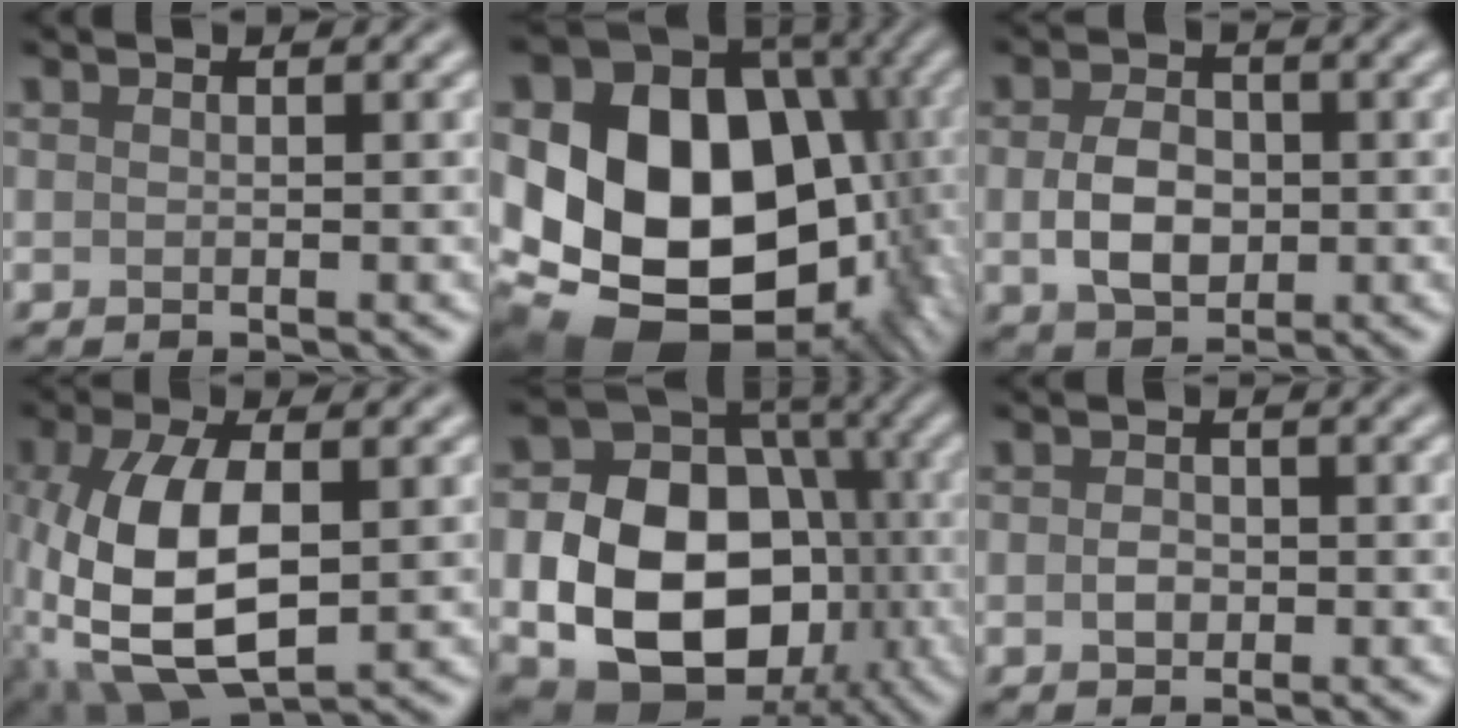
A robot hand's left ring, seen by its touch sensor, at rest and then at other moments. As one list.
[{"total": 20.9, "force": [-1.7, 16.9, 12.2], "torque": [-0.188, -0.019, -0.027]}, {"total": 4.3, "force": [-0.3, 3.1, 3.0], "torque": [-0.058, -0.002, -0.009]}, {"total": 10.3, "force": [-1.1, 5.1, 8.9], "torque": [-0.198, -0.003, -0.021]}, {"total": 15.4, "force": [-2.9, 11.7, 9.5], "torque": [-0.153, -0.027, -0.050]}, {"total": 1.4, "force": [-0.2, 1.1, 0.8], "torque": [-0.016, -0.002, -0.008]}]